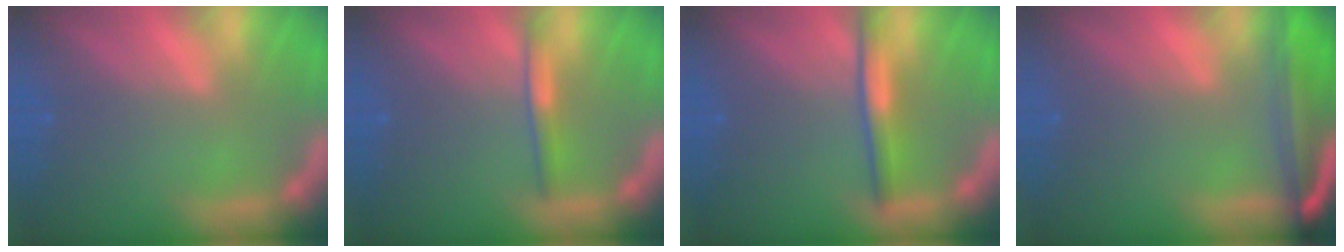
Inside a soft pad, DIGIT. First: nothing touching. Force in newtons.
{"total": 2.0}
{"total": 3.0}
{"total": 8.0}